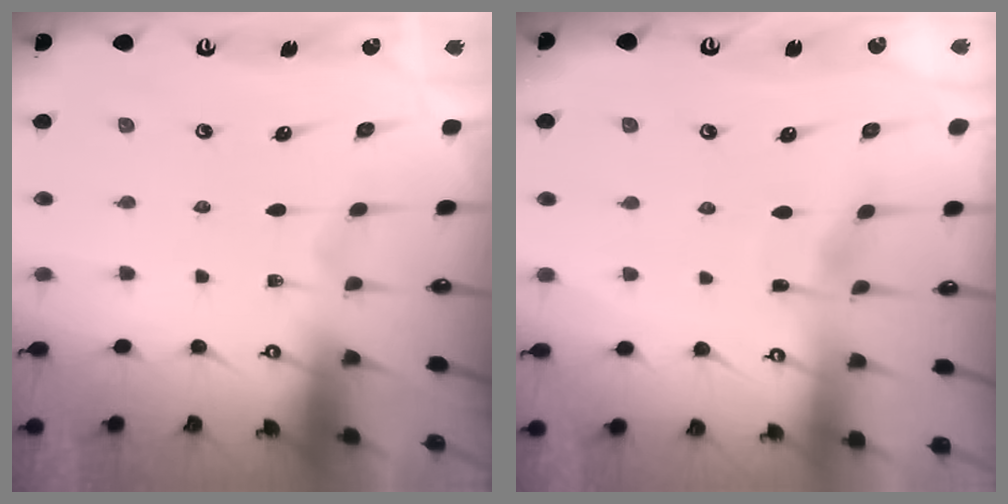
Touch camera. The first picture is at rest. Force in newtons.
{"total": 2.7, "press": 2.7, "slide": 0.3}